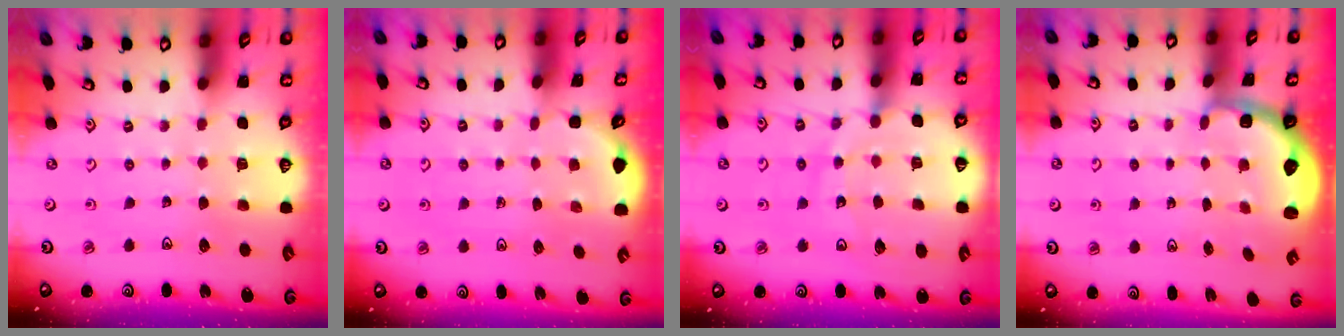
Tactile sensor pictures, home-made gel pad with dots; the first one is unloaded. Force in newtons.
{"total": 0.9, "press": 0.9, "slide": 0.1}
{"total": 12.6, "press": 12.5, "slide": 1.6}
{"total": 2.6, "press": 1.9, "slide": 1.7}